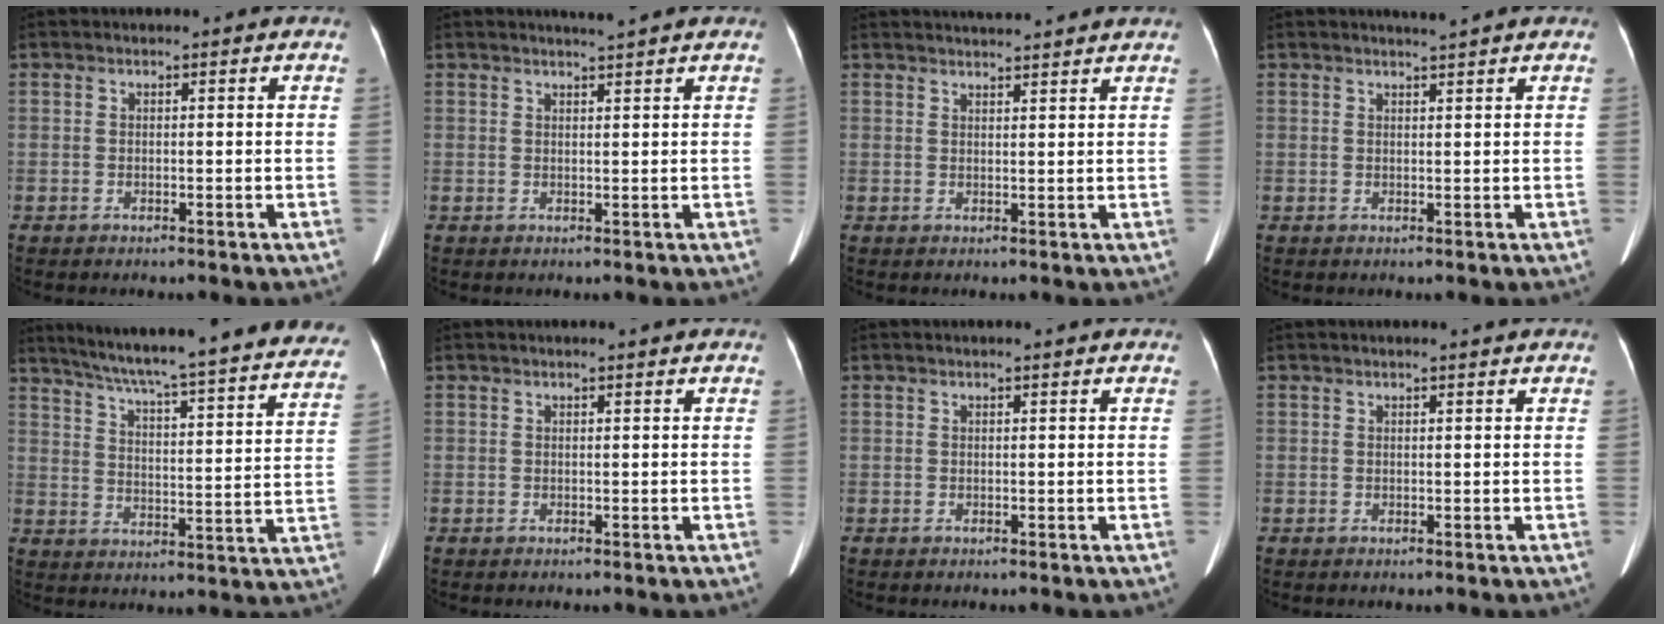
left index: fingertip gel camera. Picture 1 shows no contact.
{"total": 2.0, "force": [1.8, -0.5, 0.7], "torque": [-0.010, 0.003, 0.029]}
{"total": 6.2, "force": [5.9, -0.3, 1.8], "torque": [-0.028, 0.025, 0.074]}
{"total": 1.7, "force": [1.5, -0.4, 0.5], "torque": [-0.008, 0.002, 0.027]}
{"total": 32.9, "force": [29.5, 2.6, 14.4], "torque": [-0.218, -0.074, 0.362]}
{"total": 1.0, "force": [0.9, 0.0, 0.4], "torque": [-0.009, 0.016, 0.013]}
{"total": 0.6, "force": [0.6, 0.0, 0.2], "torque": [-0.004, 0.014, 0.008]}
{"total": 1.9, "force": [1.7, 0.0, 0.8], "torque": [-0.011, 0.020, 0.021]}